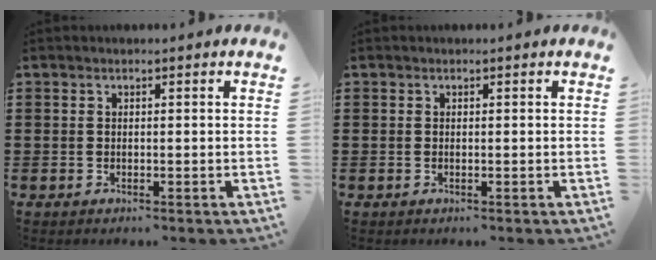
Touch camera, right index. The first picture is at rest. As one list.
[{"total": 0.0}]